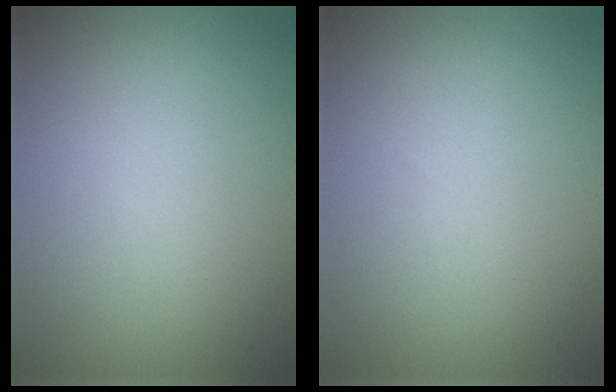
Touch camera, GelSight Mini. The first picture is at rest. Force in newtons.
{"total": 0.0}